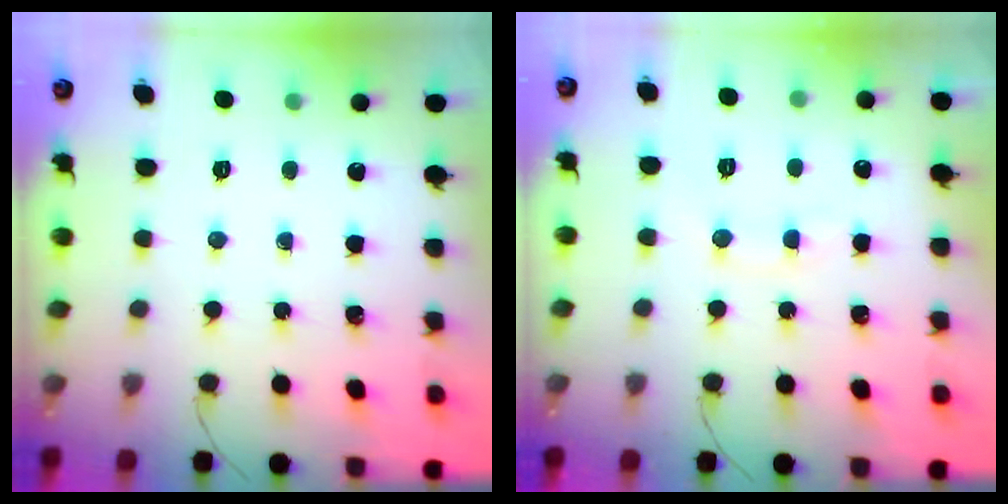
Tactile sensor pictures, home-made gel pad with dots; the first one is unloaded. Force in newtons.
{"total": 8.2, "press": 8.0, "slide": 1.6}